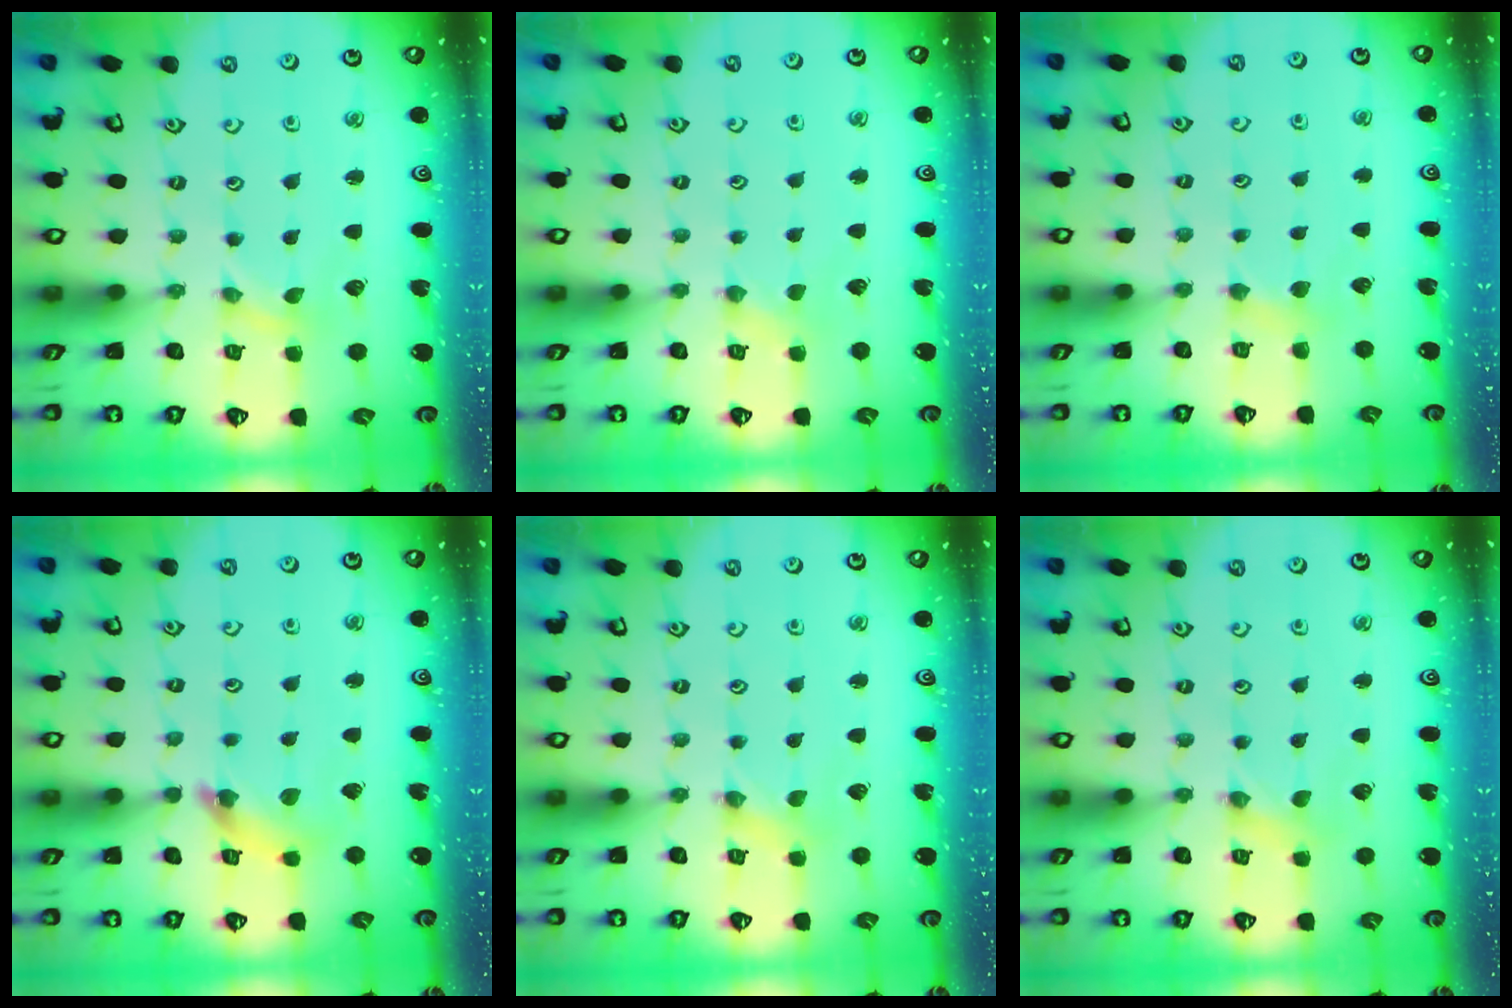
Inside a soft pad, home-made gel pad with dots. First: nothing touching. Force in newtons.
{"total": 1.1, "press": 1.0, "slide": 0.2}
{"total": 3.9, "press": 3.9, "slide": 0.6}
{"total": 7.2, "press": 7.2, "slide": 0.8}
{"total": 0.0}
{"total": 0.6, "press": 0.6, "slide": 0.1}